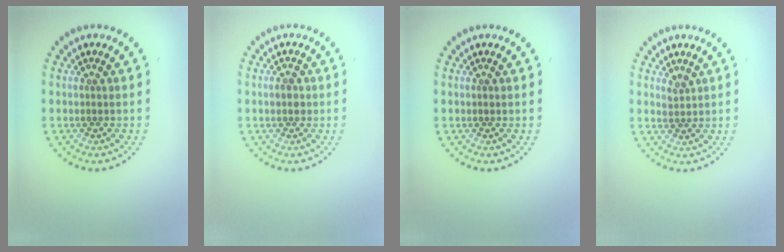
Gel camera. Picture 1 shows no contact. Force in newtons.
{"total": 0.9, "press": 0.9, "slide": 0.0}
{"total": 0.5, "press": 0.5, "slide": 0.1}
{"total": 1.1, "press": 0.9, "slide": 0.7}